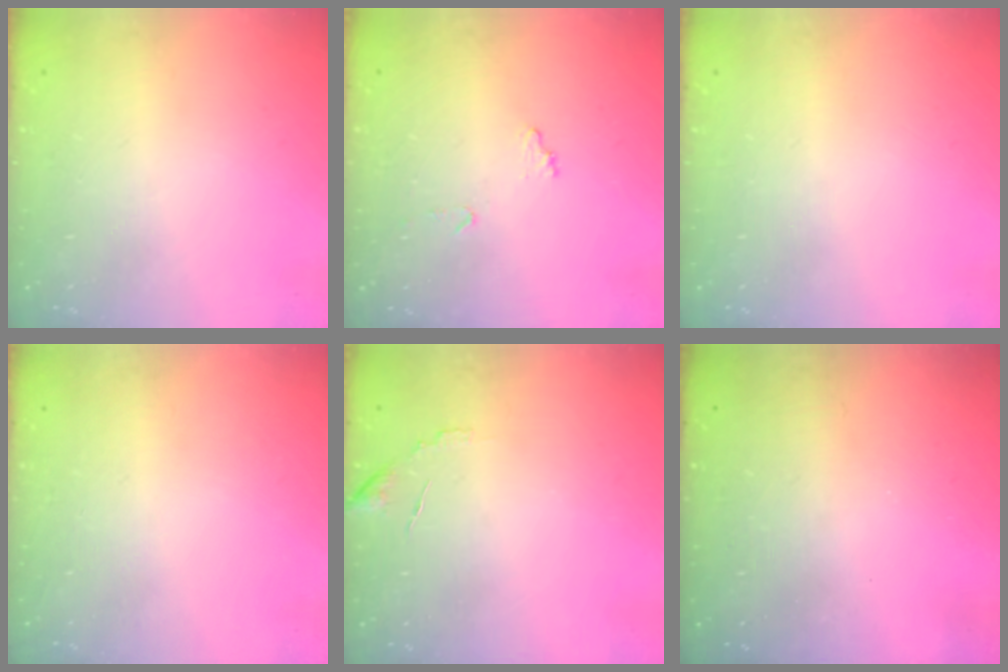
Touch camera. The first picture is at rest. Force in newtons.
{"total": 6.2, "press": 6.2, "slide": 0.3}
{"total": 0.0}
{"total": 0.0}
{"total": 5.7, "press": 5.7, "slide": 0.3}
{"total": 3.2, "press": 3.2, "slide": 0.1}